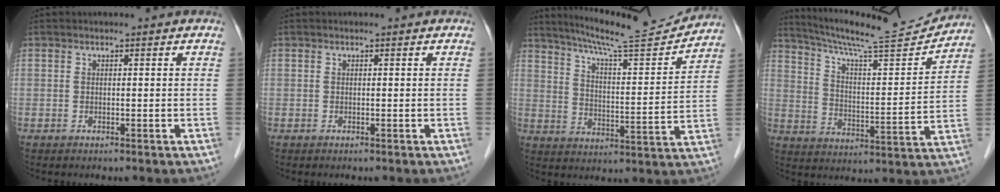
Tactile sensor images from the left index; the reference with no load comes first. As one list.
[{"total": 0.0}, {"total": 15.9, "force": [15.1, -0.4, 5.0], "torque": [-0.089, -0.028, 0.223]}, {"total": 17.2, "force": [16.4, -0.2, 5.2], "torque": [-0.094, -0.034, 0.246]}]